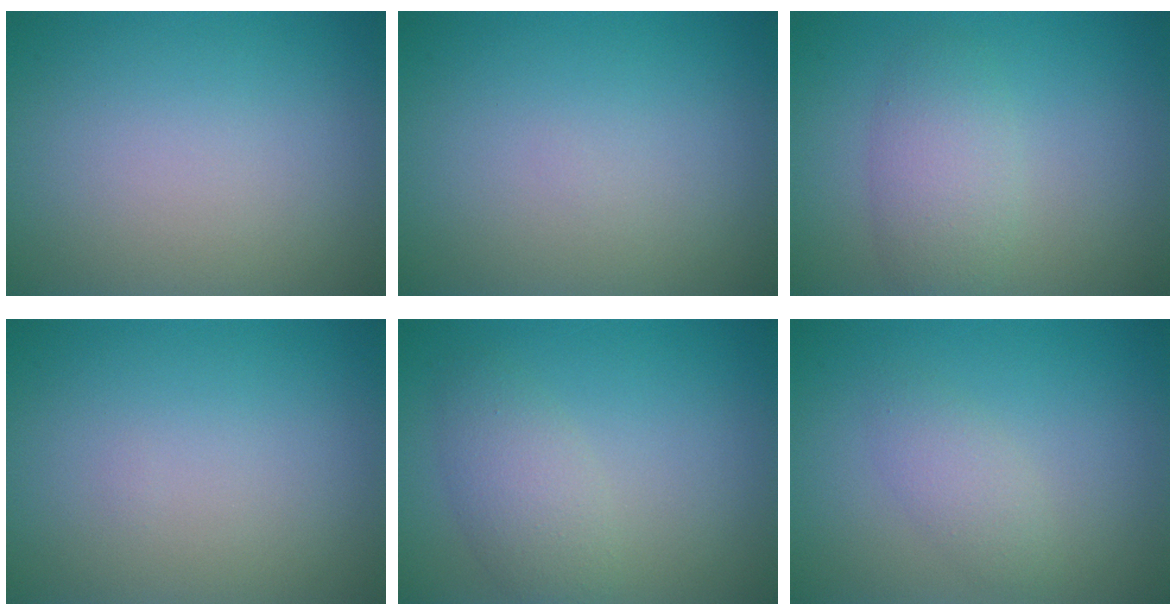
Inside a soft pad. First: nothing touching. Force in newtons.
{"total": 0.0}
{"total": 3.3, "press": 3.2, "slide": 0.1}
{"total": 0.0}
{"total": 3.1, "press": 3.1, "slide": 0.1}
{"total": 1.9, "press": 1.9, "slide": 0.1}